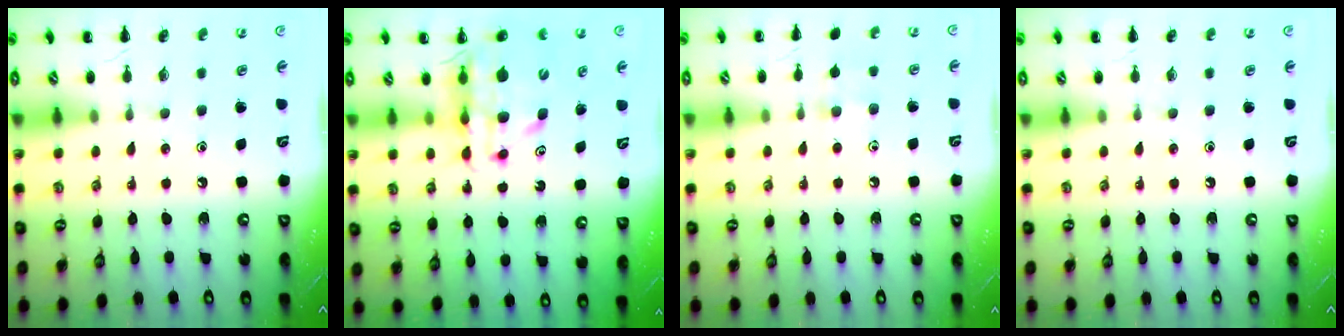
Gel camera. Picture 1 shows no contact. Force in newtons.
{"total": 11.7, "press": 11.2, "slide": 3.5}
{"total": 5.7, "press": 5.4, "slide": 1.9}
{"total": 0.0}